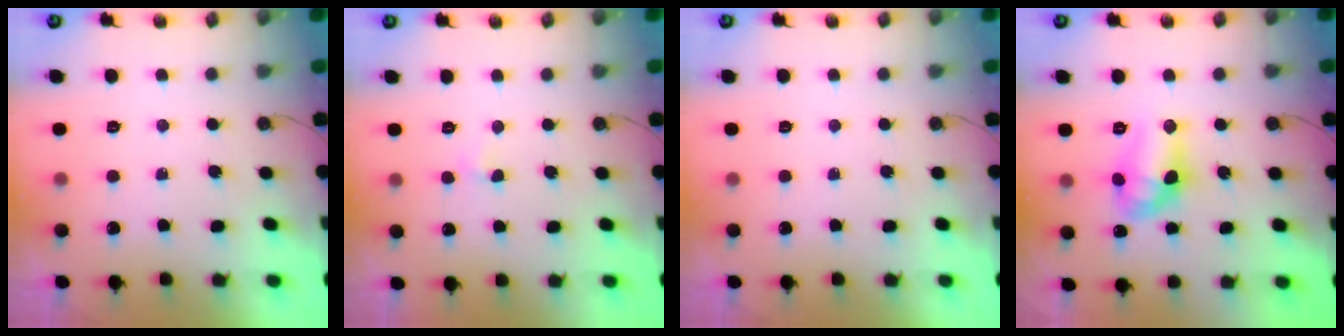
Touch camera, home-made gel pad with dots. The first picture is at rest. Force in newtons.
{"total": 2.8, "press": 2.8, "slide": 0.5}
{"total": 0.0}
{"total": 11.7, "press": 11.7, "slide": 0.8}